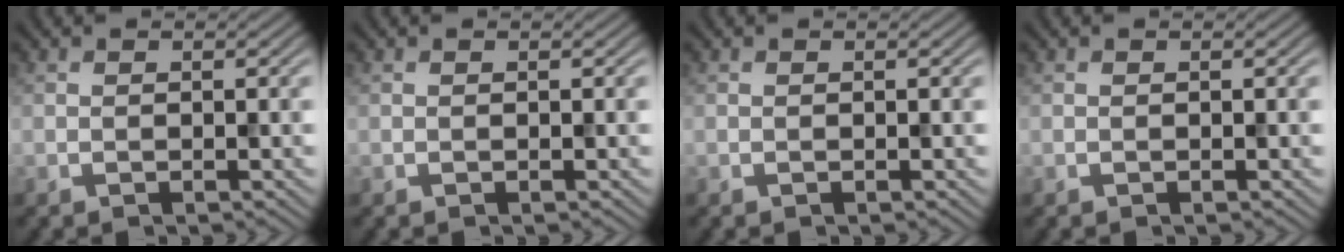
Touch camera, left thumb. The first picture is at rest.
{"total": 0.0}
{"total": 0.0}
{"total": 0.0}